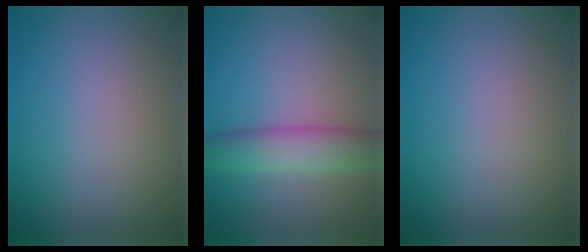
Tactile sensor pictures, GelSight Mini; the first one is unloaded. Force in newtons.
{"total": 4.3, "press": 4.3, "slide": 0.1}
{"total": 0.0}